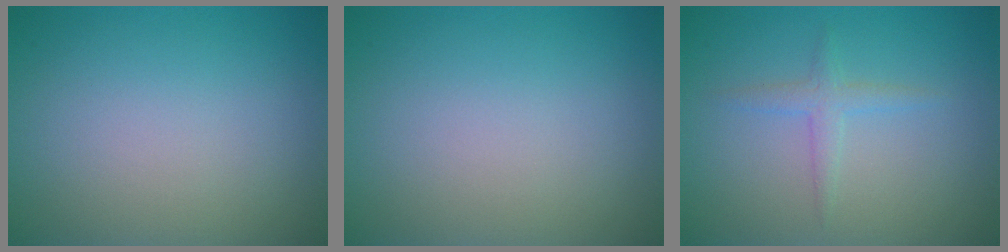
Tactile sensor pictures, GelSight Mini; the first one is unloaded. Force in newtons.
{"total": 0.0}
{"total": 1.5, "press": 1.5, "slide": 0.0}